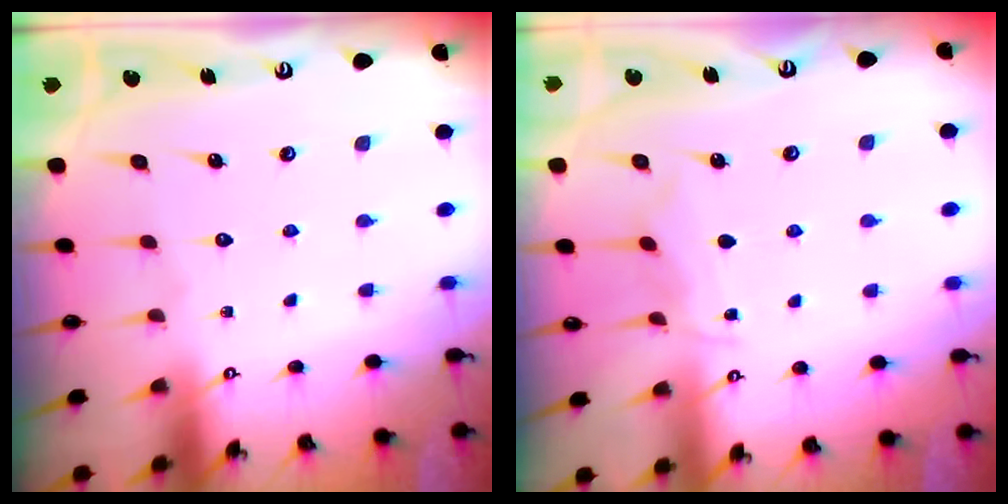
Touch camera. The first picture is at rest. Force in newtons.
{"total": 5.1, "press": 5.1, "slide": 0.8}